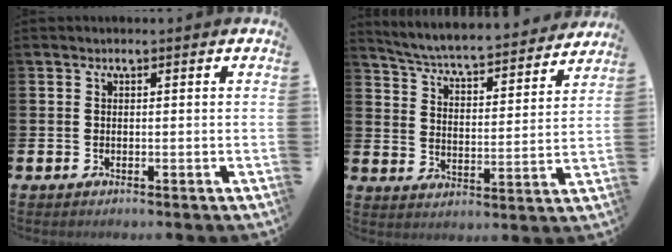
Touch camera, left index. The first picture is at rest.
{"total": 5.9, "force": [5.7, 0.3, 1.4], "torque": [-0.060, -0.049, 0.094]}